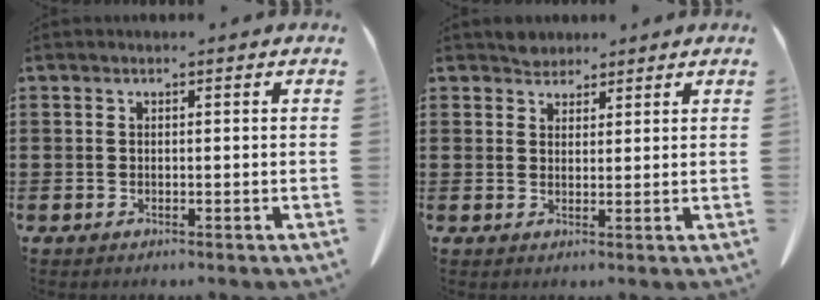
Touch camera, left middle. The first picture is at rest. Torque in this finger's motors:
{"motor_torque": [-0.03, 0.04, 0.00, 0.00]}